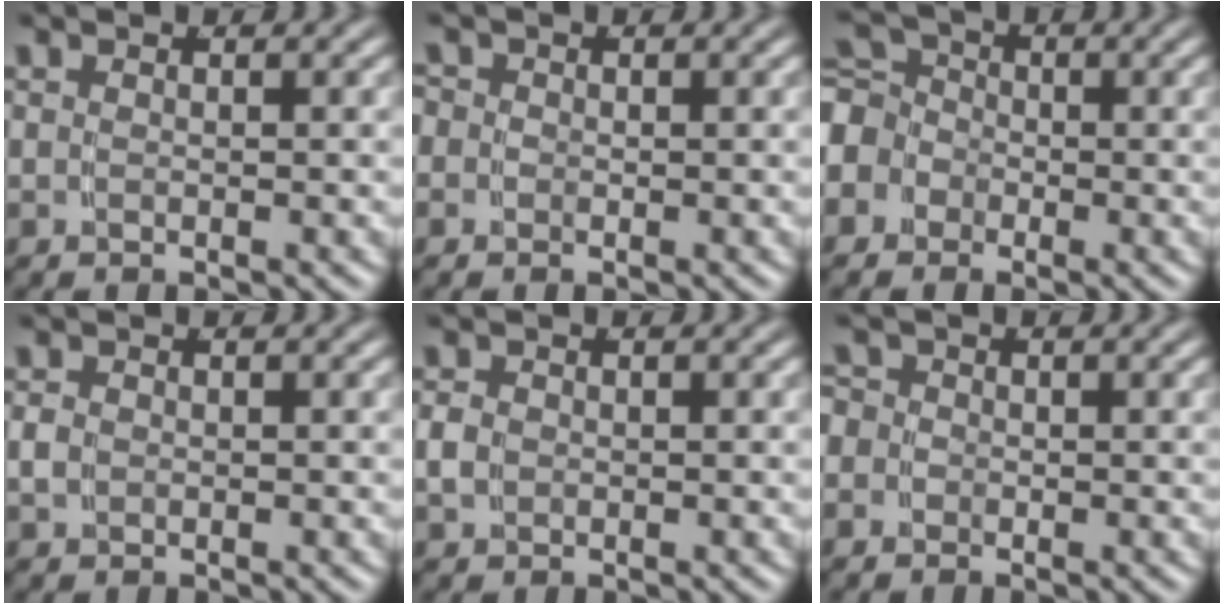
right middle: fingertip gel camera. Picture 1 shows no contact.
{"total": 2.2, "force": [-0.2, 2.1, 0.6], "torque": [-0.016, -0.004, -0.013]}
{"total": 6.7, "force": [-0.8, 6.1, 2.7], "torque": [-0.059, -0.009, -0.024]}
{"total": 0.9, "force": [-0.2, 0.6, 0.6], "torque": [-0.015, -0.001, -0.003]}
{"total": 1.2, "force": [-0.2, 1.0, 0.8], "torque": [-0.021, -0.001, -0.003]}
{"total": 3.2, "force": [-0.3, 3.1, 1.0], "torque": [-0.024, -0.003, -0.019]}